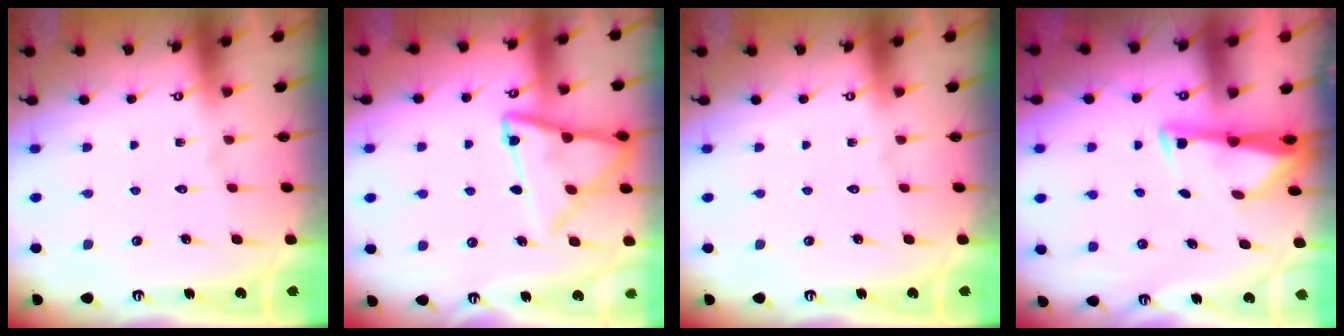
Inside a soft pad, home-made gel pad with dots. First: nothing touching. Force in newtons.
{"total": 14.7, "press": 14.7, "slide": 1.2}
{"total": 0.0}
{"total": 2.9, "press": 2.9, "slide": 0.4}